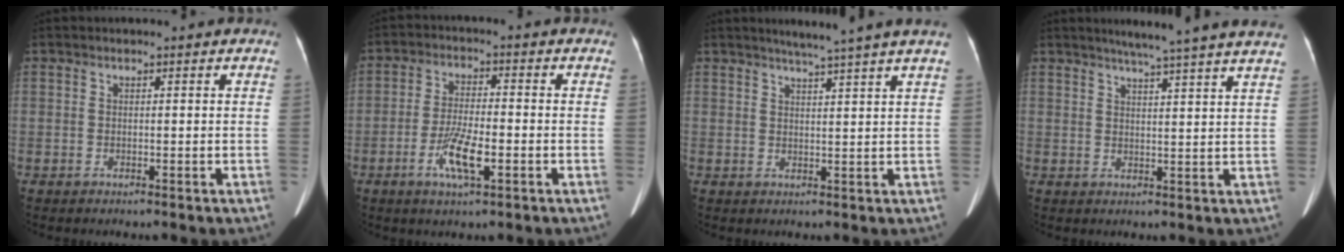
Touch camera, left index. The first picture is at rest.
{"total": 6.7, "force": [-2.8, 1.3, 6.0], "torque": [-0.119, -0.006, -0.053]}
{"total": 7.5, "force": [6.1, -1.6, 4.1], "torque": [-0.051, 0.007, 0.070]}
{"total": 13.0, "force": [11.0, -1.3, 6.8], "torque": [-0.095, -0.003, 0.124]}